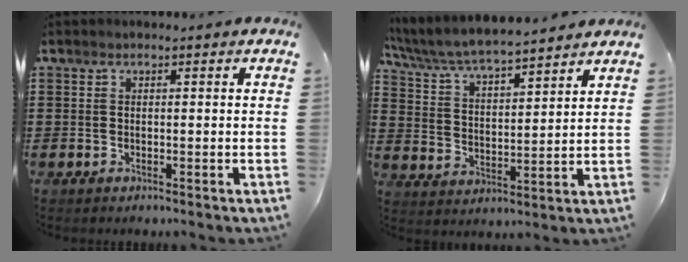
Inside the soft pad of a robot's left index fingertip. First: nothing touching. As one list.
[{"total": 6.2, "force": [5.8, 0.4, 2.1], "torque": [-0.066, -0.035, 0.098]}]